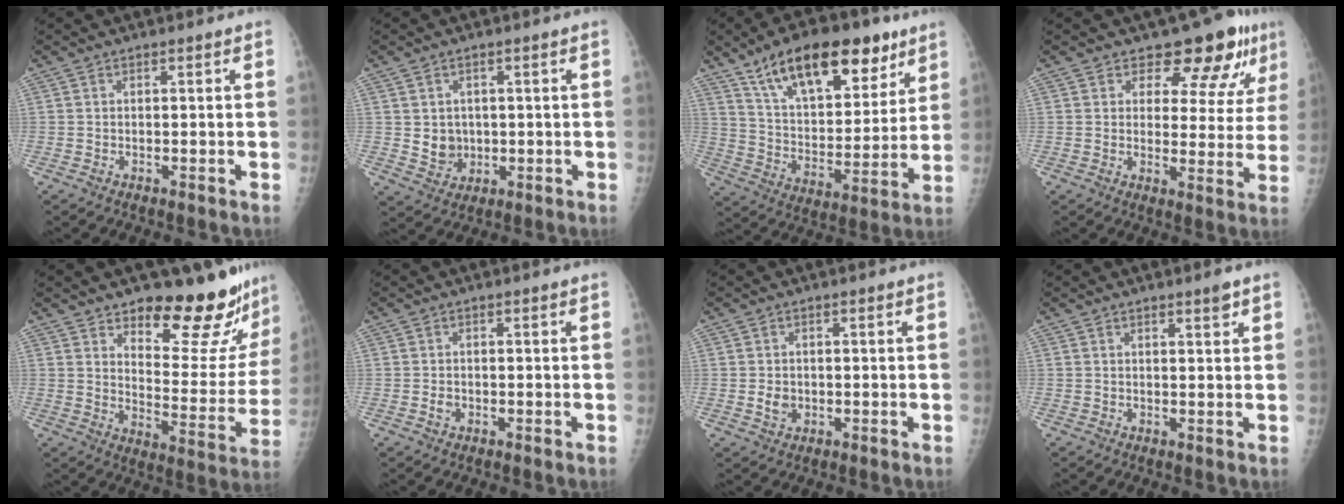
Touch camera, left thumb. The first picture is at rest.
{"total": 4.9, "force": [0.1, 4.3, 2.4], "torque": [-0.016, -0.003, 0.014]}
{"total": 22.4, "force": [13.8, 10.1, 14.5], "torque": [-0.189, -0.042, 0.232]}
{"total": 10.6, "force": [7.6, 5.3, 5.2], "torque": [-0.026, -0.047, 0.089]}
{"total": 19.4, "force": [16.1, 6.1, 8.9], "torque": [-0.065, -0.130, 0.212]}
{"total": 1.4, "force": [-0.4, 1.1, 0.8], "torque": [-0.011, 0.002, -0.008]}
{"total": 2.6, "force": [-0.4, 2.1, 1.5], "torque": [-0.018, 0.001, -0.002]}
{"total": 1.9, "force": [1.3, 0.3, 1.4], "torque": [-0.018, -0.008, 0.019]}